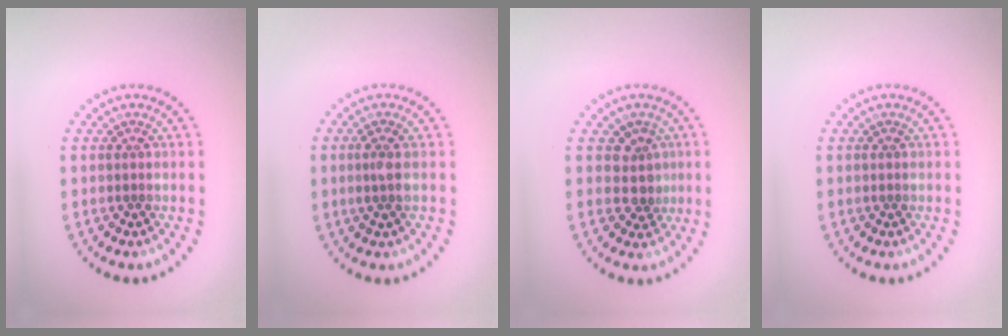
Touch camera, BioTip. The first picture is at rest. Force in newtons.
{"total": 1.3, "press": 1.1, "slide": 0.7}
{"total": 2.3, "press": 1.7, "slide": 1.6}
{"total": 0.0}